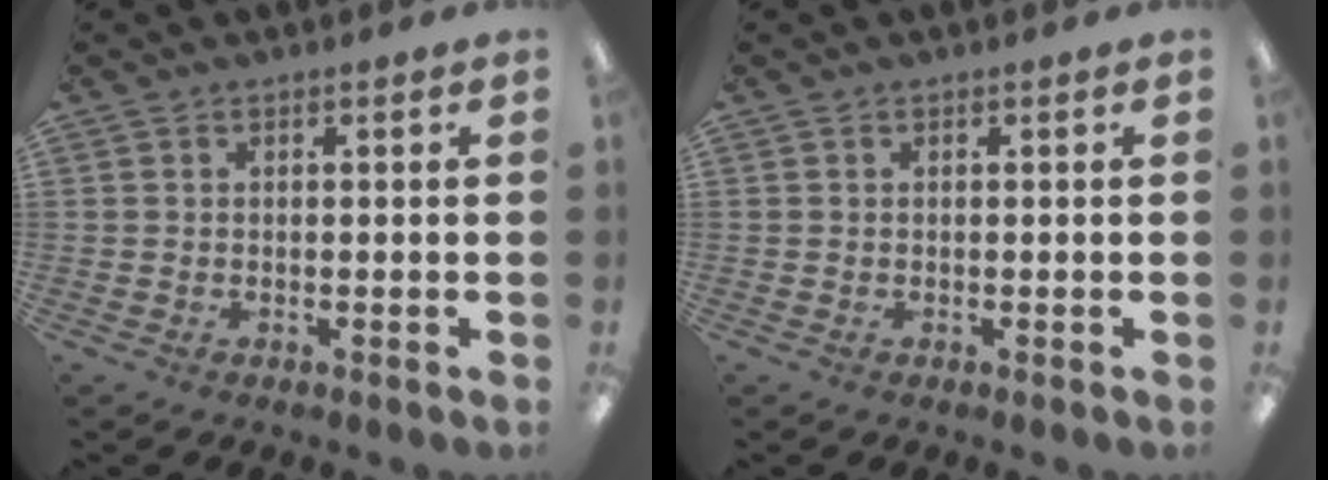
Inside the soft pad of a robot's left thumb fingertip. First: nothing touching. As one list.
[{"total": 0.0}]